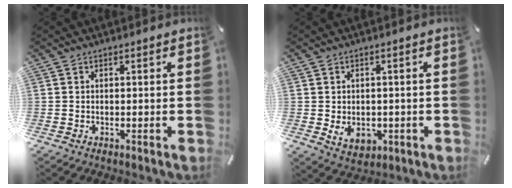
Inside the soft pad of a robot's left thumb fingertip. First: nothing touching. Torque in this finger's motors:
{"motor_torque": [0.32, 0.37, 0.51, 0.06, 0.06]}